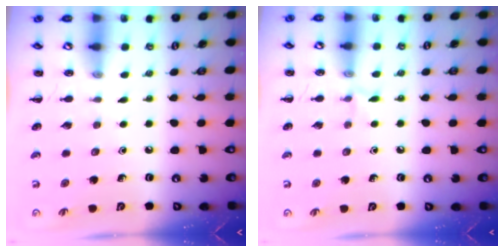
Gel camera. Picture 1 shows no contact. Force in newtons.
{"total": 4.0, "press": 3.8, "slide": 1.3}